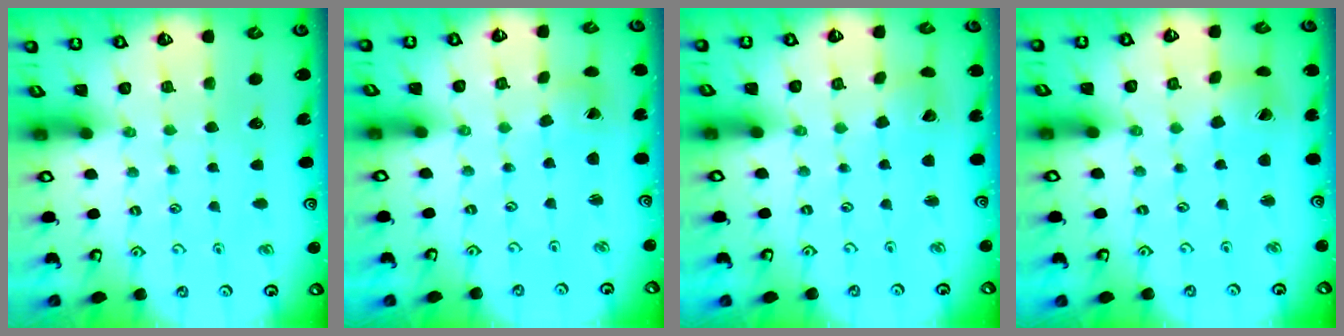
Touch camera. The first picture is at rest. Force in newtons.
{"total": 0.0}
{"total": 2.8, "press": 2.8, "slide": 0.4}
{"total": 2.9, "press": 2.9, "slide": 0.4}